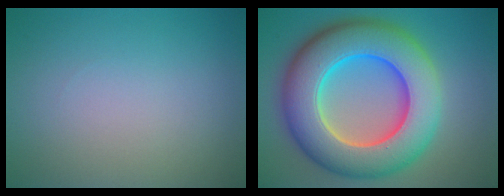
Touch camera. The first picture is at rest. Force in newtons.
{"total": 13.2, "press": 13.1, "slide": 0.3}